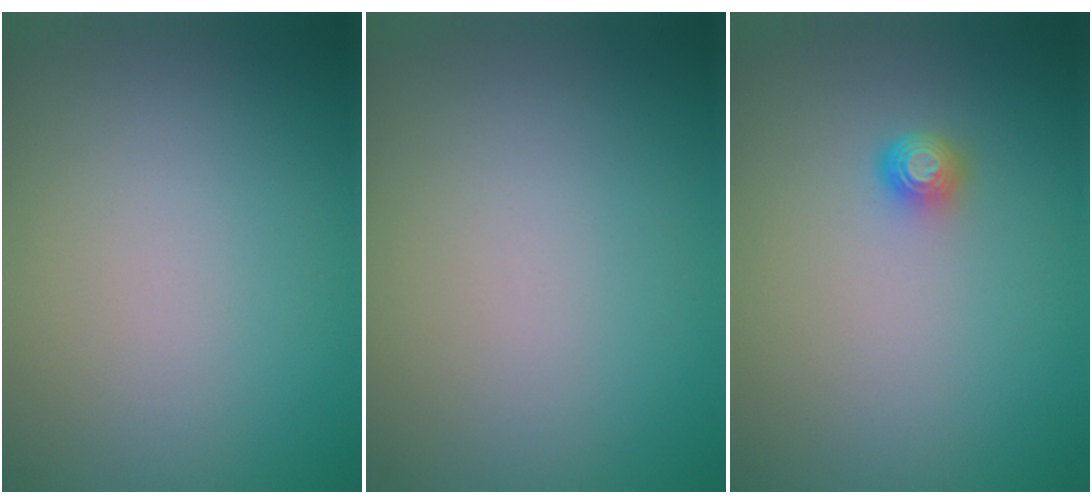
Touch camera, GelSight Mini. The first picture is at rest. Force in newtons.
{"total": 0.0}
{"total": 1.5, "press": 1.2, "slide": 0.9}